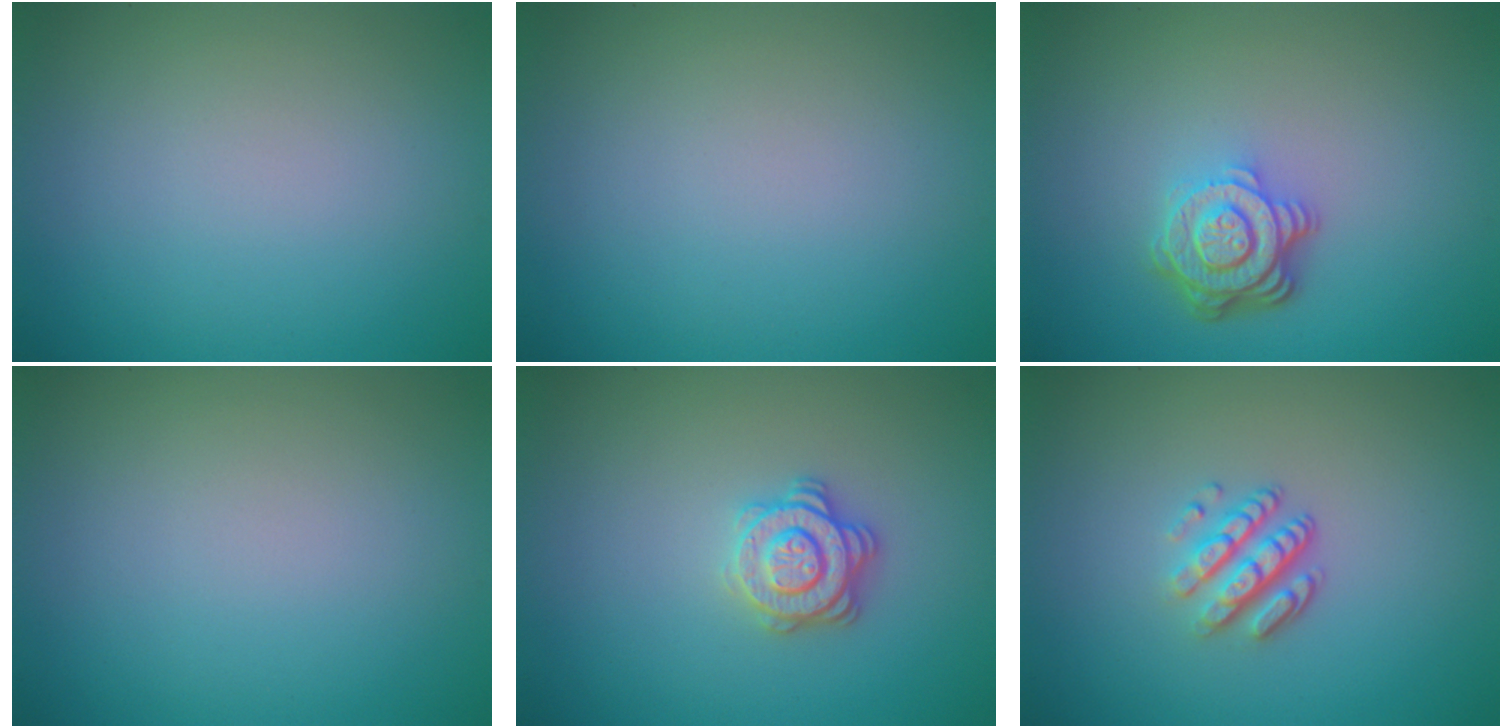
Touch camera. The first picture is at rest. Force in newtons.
{"total": 0.0}
{"total": 4.6, "press": 3.3, "slide": 3.1}
{"total": 0.0}
{"total": 2.9, "press": 2.8, "slide": 0.9}
{"total": 3.4, "press": 2.4, "slide": 2.4}